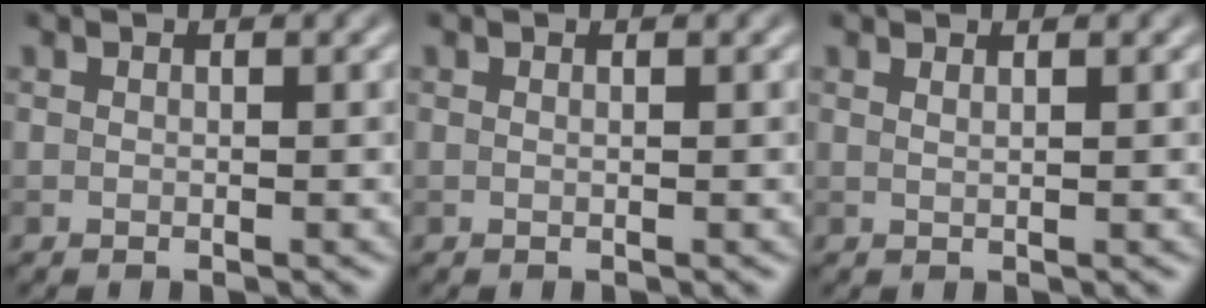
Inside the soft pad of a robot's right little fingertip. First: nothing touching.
{"total": 0.0}
{"total": 0.8, "force": [0.6, 0.2, 0.5], "torque": [-0.003, -0.003, 0.005]}